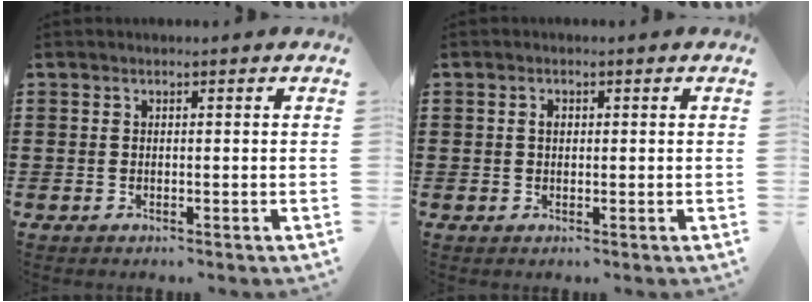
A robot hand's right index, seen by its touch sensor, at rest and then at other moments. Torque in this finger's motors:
{"motor_torque": [0.07, 0.24, 0.15, 0.04]}